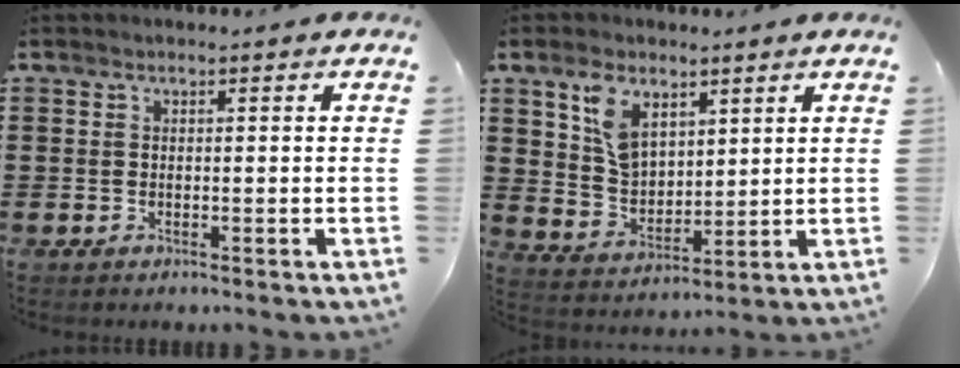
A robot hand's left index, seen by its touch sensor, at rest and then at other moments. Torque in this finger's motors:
{"motor_torque": [0.27, 0.09, 0.24, 0.11]}